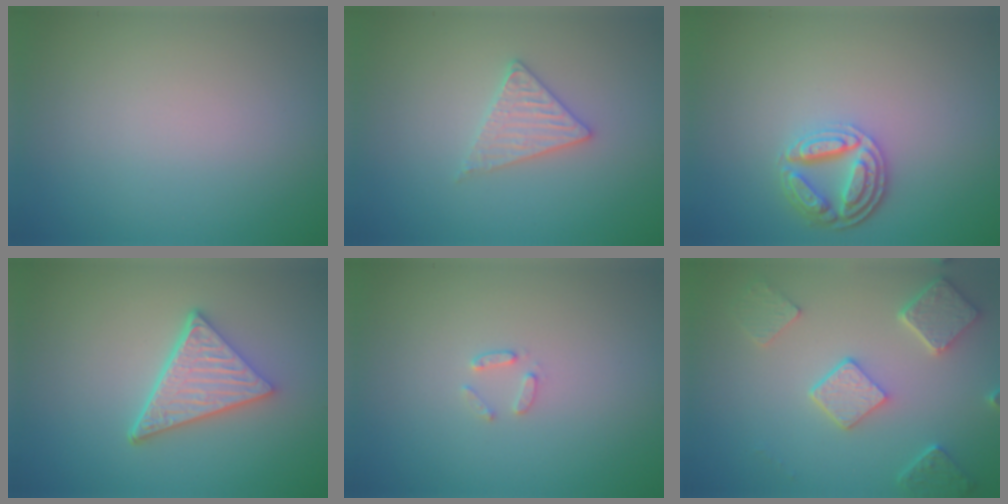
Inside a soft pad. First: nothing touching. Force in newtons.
{"total": 2.4, "press": 2.4, "slide": 0.3}
{"total": 4.0, "press": 3.2, "slide": 2.5}
{"total": 5.0, "press": 3.6, "slide": 3.5}
{"total": 1.0, "press": 1.0, "slide": 0.2}
{"total": 4.9, "press": 3.8, "slide": 3.0}